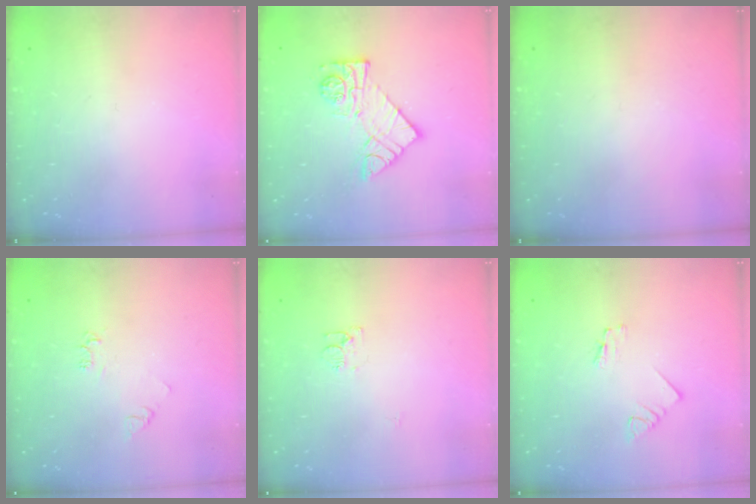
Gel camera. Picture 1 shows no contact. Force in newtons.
{"total": 11.2, "press": 11.2, "slide": 0.8}
{"total": 0.0}
{"total": 4.3, "press": 4.3, "slide": 0.5}
{"total": 5.5, "press": 5.5, "slide": 0.4}
{"total": 1.2, "press": 1.2, "slide": 0.1}